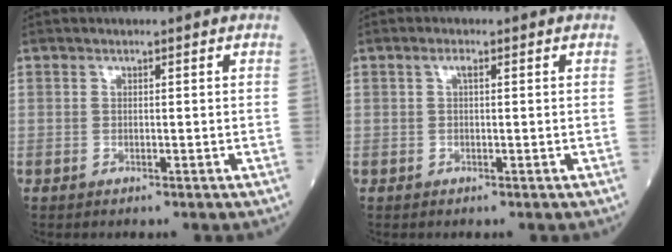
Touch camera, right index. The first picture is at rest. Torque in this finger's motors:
{"motor_torque": [0.21, 0.06, 0.15, 0.03]}